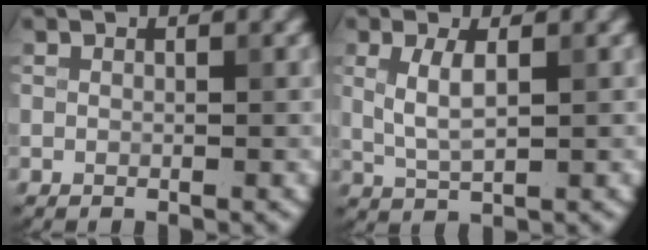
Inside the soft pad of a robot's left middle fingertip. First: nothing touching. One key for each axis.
{"total": 2.8, "fx": 0.5, "fy": 0.9, "fz": 2.5, "tx": -0.057, "ty": 0.000, "tz": 0.013}